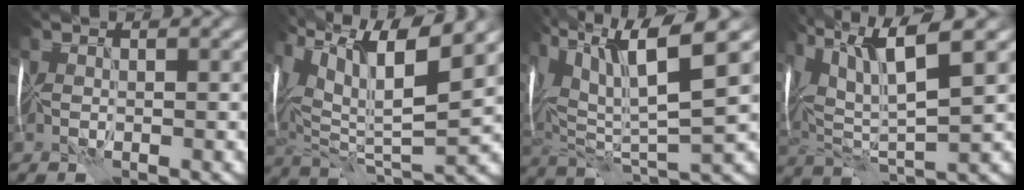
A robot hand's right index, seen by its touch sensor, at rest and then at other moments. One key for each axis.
{"total": 12.2, "fx": 6.7, "fy": 3.4, "fz": 9.5, "tx": -0.196, "ty": 0.015, "tz": 0.131}
{"total": 12.1, "fx": 5.6, "fy": 2.9, "fz": 10.3, "tx": -0.203, "ty": 0.008, "tz": 0.104}
{"total": 10.7, "fx": 4.8, "fy": 2.6, "fz": 9.2, "tx": -0.188, "ty": 0.011, "tz": 0.087}